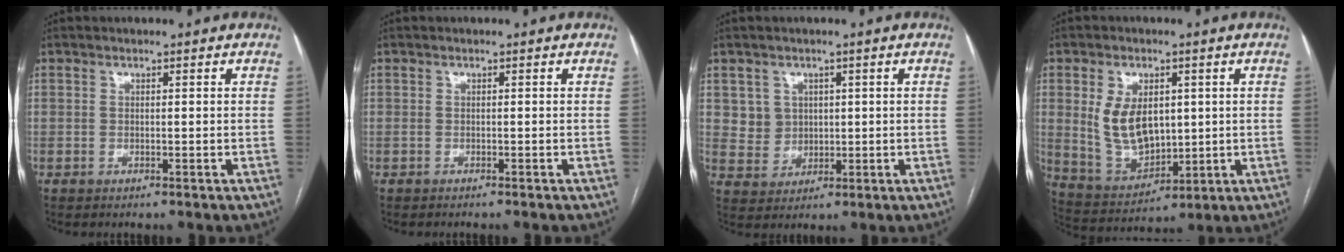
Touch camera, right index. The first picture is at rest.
{"total": 1.8, "force": [-1.6, -0.1, 0.7], "torque": [-0.009, -0.001, -0.022]}
{"total": 4.4, "force": [1.4, 4.1, 0.4], "torque": [-0.007, 0.011, 0.031]}
{"total": 10.1, "force": [1.8, 6.2, 7.8], "torque": [-0.157, 0.004, 0.053]}